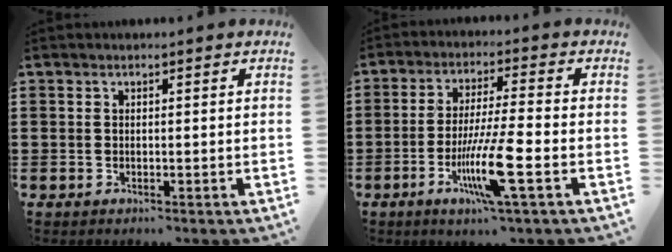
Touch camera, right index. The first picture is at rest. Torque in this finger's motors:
{"motor_torque": [2.14, 0.00, 0.48, 0.21]}